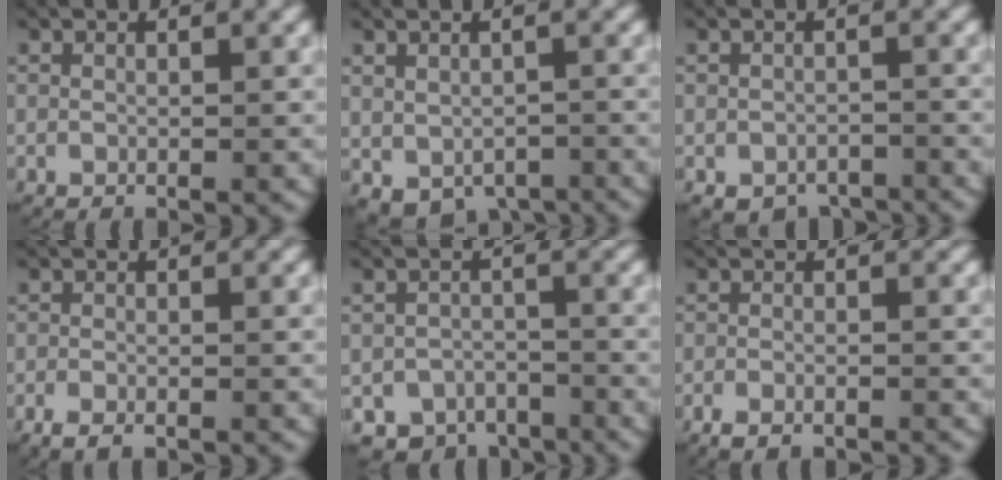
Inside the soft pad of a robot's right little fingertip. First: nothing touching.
{"total": 5.4, "force": [-3.8, 3.3, 2.0], "torque": [-0.024, -0.022, -0.047]}
{"total": 4.5, "force": [-3.5, 2.6, 0.9], "torque": [-0.003, -0.016, -0.054]}
{"total": 2.1, "force": [-1.6, 1.0, 1.0], "torque": [-0.025, -0.006, -0.027]}
{"total": 7.6, "force": [-5.9, 4.7, 1.3], "torque": [-0.001, -0.021, -0.100]}
{"total": 2.1, "force": [-1.8, 0.8, 0.7], "torque": [-0.018, -0.005, -0.031]}